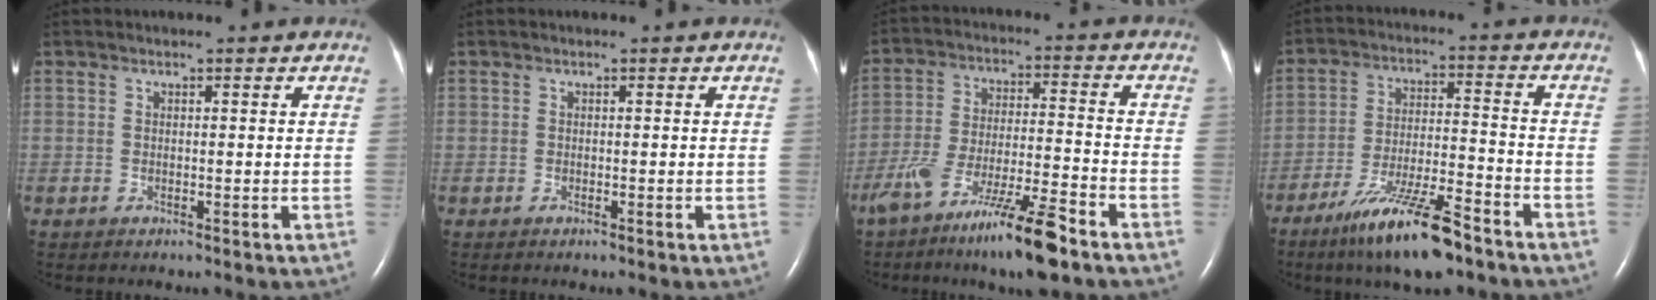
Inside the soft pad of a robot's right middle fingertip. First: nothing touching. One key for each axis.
{"total": 0.0}
{"total": 12.9, "fx": -8.9, "fy": 0.8, "fz": 9.3, "tx": -0.179, "ty": -0.022, "tz": -0.157}
{"total": 13.0, "fx": -9.2, "fy": 1.6, "fz": 9.1, "tx": -0.168, "ty": -0.023, "tz": -0.161}